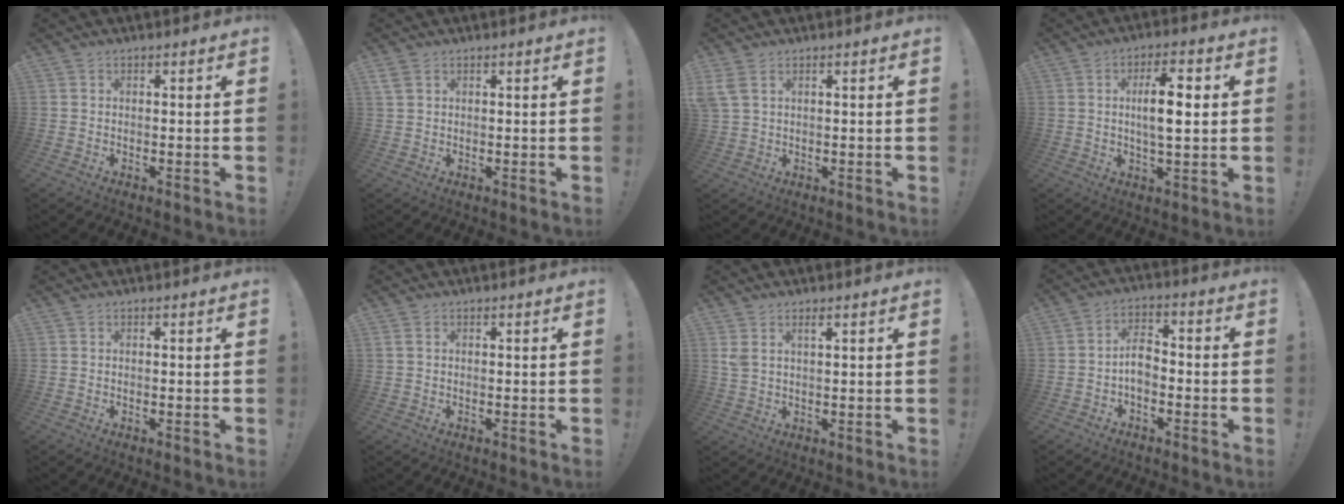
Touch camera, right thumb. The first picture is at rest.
{"total": 2.5, "force": [1.4, 1.4, 1.5], "torque": [-0.031, 0.002, 0.028]}
{"total": 4.2, "force": [2.2, 2.1, 2.8], "torque": [-0.068, -0.002, 0.043]}
{"total": 9.3, "force": [1.2, 3.1, 8.6], "torque": [-0.143, -0.001, 0.014]}
{"total": 0.0}
{"total": 1.0, "force": [0.4, 0.6, 0.7], "torque": [-0.013, 0.002, 0.007]}
{"total": 3.1, "force": [1.7, 1.0, 2.4], "torque": [-0.046, -0.004, 0.031]}
{"total": 5.8, "force": [-1.5, 3.6, 4.3], "torque": [-0.084, 0.004, -0.030]}